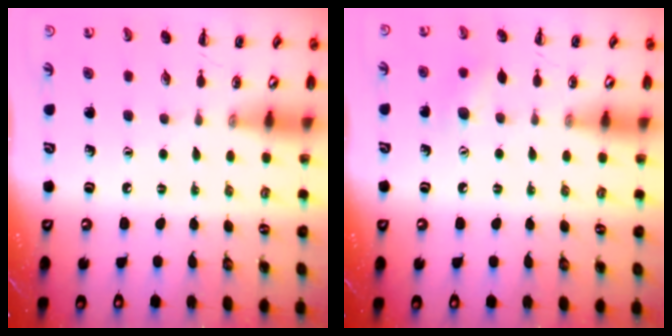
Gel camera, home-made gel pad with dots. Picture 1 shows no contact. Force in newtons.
{"total": 8.9, "press": 8.8, "slide": 1.5}